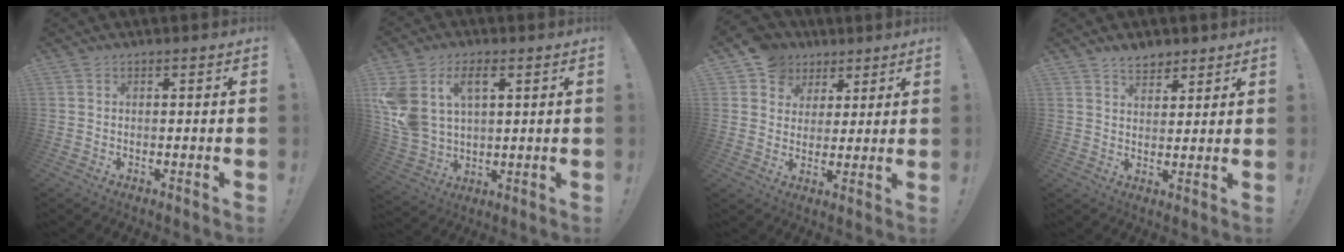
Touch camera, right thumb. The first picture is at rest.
{"total": 12.2, "force": [5.3, 8.0, 7.5], "torque": [-0.152, -0.021, 0.102]}
{"total": 9.0, "force": [4.7, 7.5, 1.9], "torque": [-0.027, -0.027, 0.093]}
{"total": 5.0, "force": [4.0, 2.8, 1.4], "torque": [-0.008, -0.024, 0.073]}